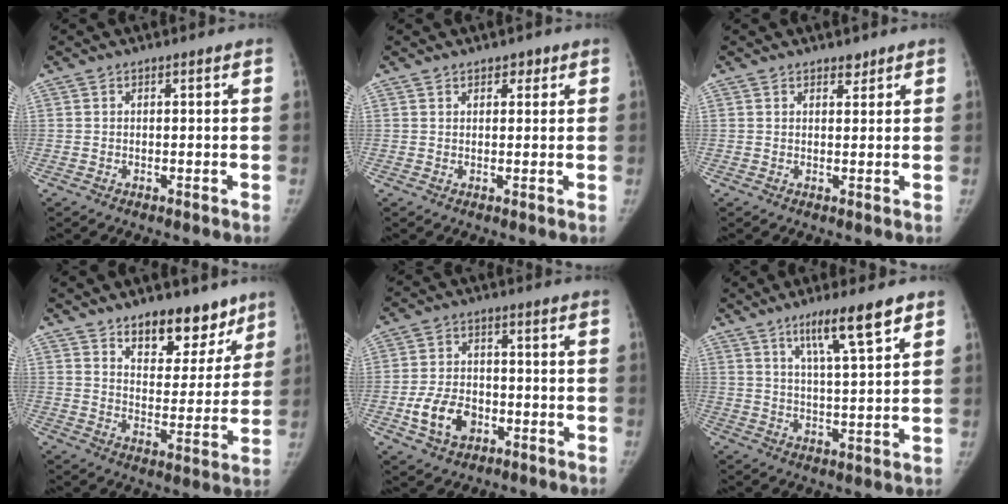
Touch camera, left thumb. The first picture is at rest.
{"total": 1.9, "force": [1.2, 1.3, 0.8], "torque": [0.009, -0.004, 0.013]}
{"total": 1.6, "force": [1.3, 0.9, 0.5], "torque": [0.007, -0.008, 0.017]}
{"total": 13.3, "force": [9.5, 6.7, 6.4], "torque": [-0.033, -0.059, 0.146]}
{"total": 8.8, "force": [-3.1, 6.3, 5.3], "torque": [-0.083, 0.017, -0.053]}
{"total": 10.2, "force": [6.3, 1.2, 7.9], "torque": [-0.126, -0.028, 0.107]}